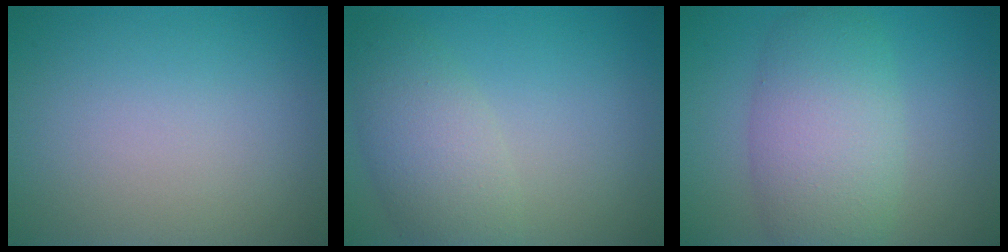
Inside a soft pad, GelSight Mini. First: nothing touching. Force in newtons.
{"total": 4.3, "press": 4.3, "slide": 0.2}
{"total": 6.7, "press": 6.7, "slide": 0.6}